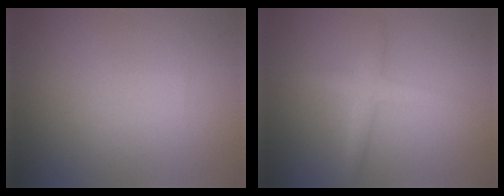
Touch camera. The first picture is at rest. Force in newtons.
{"total": 1.9, "press": 1.9, "slide": 0.1}